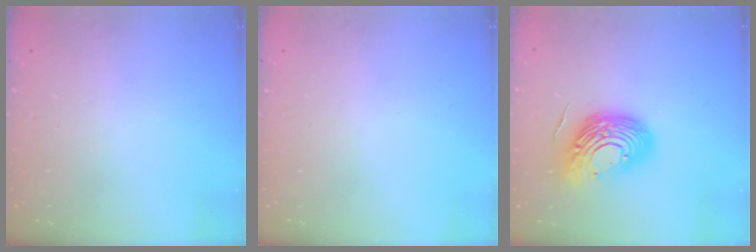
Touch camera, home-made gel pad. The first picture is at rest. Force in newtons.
{"total": 0.0}
{"total": 17.4, "press": 17.3, "slide": 2.1}